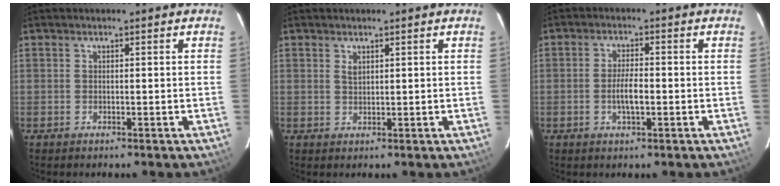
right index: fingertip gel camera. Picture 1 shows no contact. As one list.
[{"total": 1.2, "force": [0.8, 0.6, 0.7], "torque": [-0.012, 0.002, 0.015]}, {"total": 4.1, "force": [-1.0, 1.2, 3.8], "torque": [-0.074, 0.000, -0.017]}]